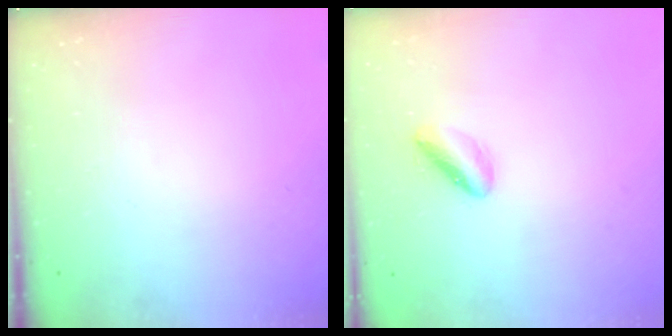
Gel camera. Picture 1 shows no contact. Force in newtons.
{"total": 3.4, "press": 3.2, "slide": 1.0}